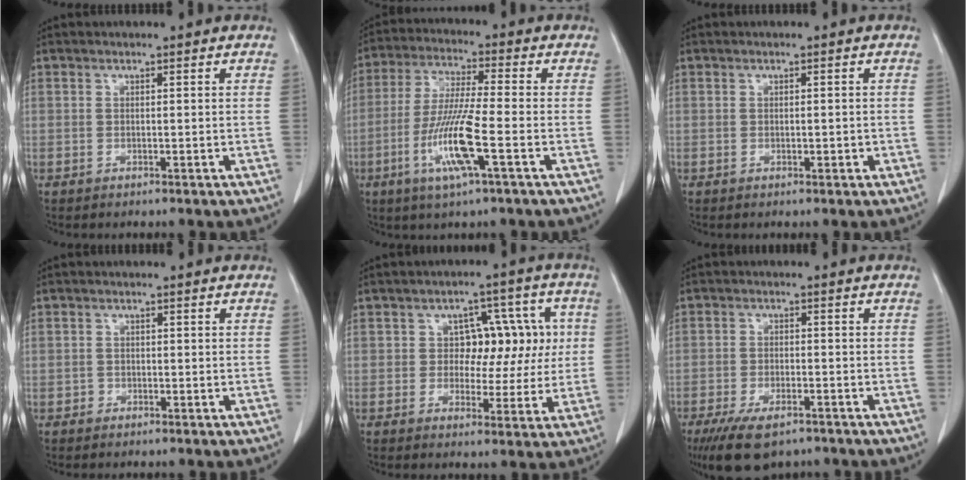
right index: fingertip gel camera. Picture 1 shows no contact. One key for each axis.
{"total": 11.1, "fx": -3.8, "fy": 0.2, "fz": 10.4, "tx": -0.212, "ty": -0.014, "tz": -0.078}
{"total": 0.9, "fx": -0.2, "fy": 0.4, "fz": 0.8, "tx": -0.012, "ty": 0.000, "tz": 0.000}
{"total": 0.9, "fx": -0.4, "fy": 0.8, "fz": -0.1, "tx": 0.000, "ty": 0.005, "tz": -0.011}
{"total": 8.0, "fx": 0.9, "fy": 5.6, "fz": 5.6, "tx": -0.053, "ty": 0.031, "tz": 0.015}
{"total": 9.2, "fx": -6.6, "fy": 3.3, "fz": 5.5, "tx": -0.093, "ty": -0.013, "tz": -0.106}